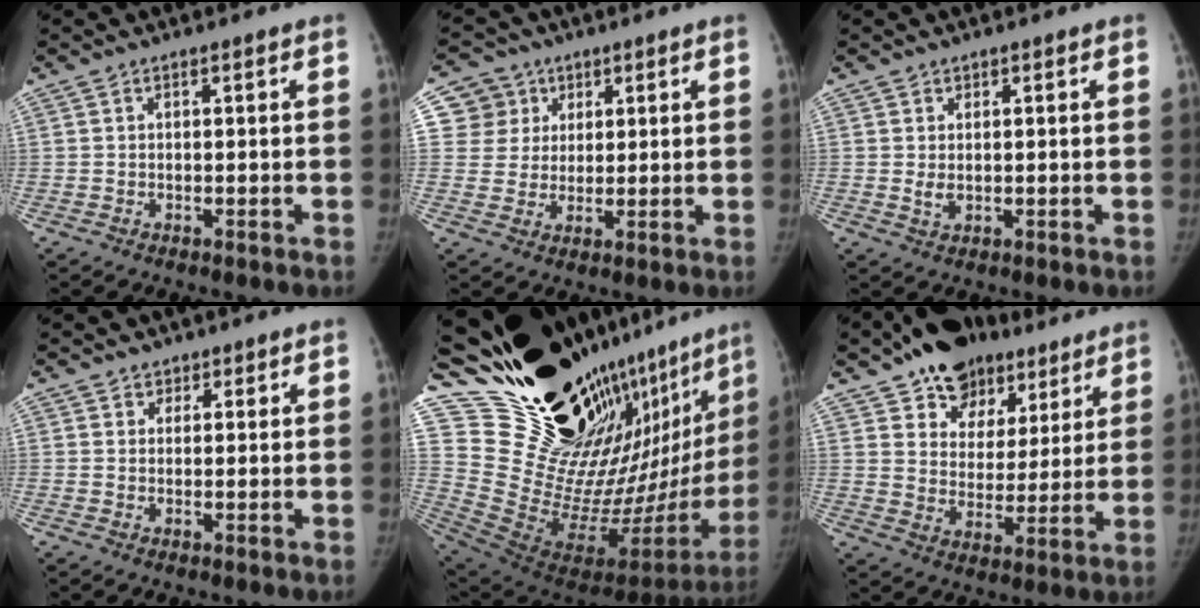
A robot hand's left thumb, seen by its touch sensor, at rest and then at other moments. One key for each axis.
{"total": 7.3, "fx": 3.1, "fy": 6.6, "fz": 0.0, "tx": 0.037, "ty": -0.011, "tz": 0.057}
{"total": 1.6, "fx": 0.5, "fy": 1.0, "fz": 1.2, "tx": -0.022, "ty": -0.007, "tz": 0.016}
{"total": 1.7, "fx": 1.3, "fy": 1.1, "fz": -0.1, "tx": 0.019, "ty": -0.007, "tz": 0.017}
{"total": 37.5, "fx": 29.3, "fy": 10.5, "fz": 21.0, "tx": -0.304, "ty": -0.205, "tz": 0.450}
{"total": 16.5, "fx": 11.3, "fy": 10.5, "fz": 5.9, "tx": -0.038, "ty": -0.040, "tz": 0.178}